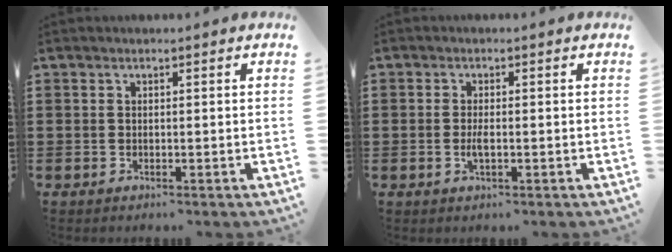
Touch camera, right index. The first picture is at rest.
{"total": 1.9, "force": [-0.5, 0.4, 1.7], "torque": [-0.038, -0.004, -0.010]}